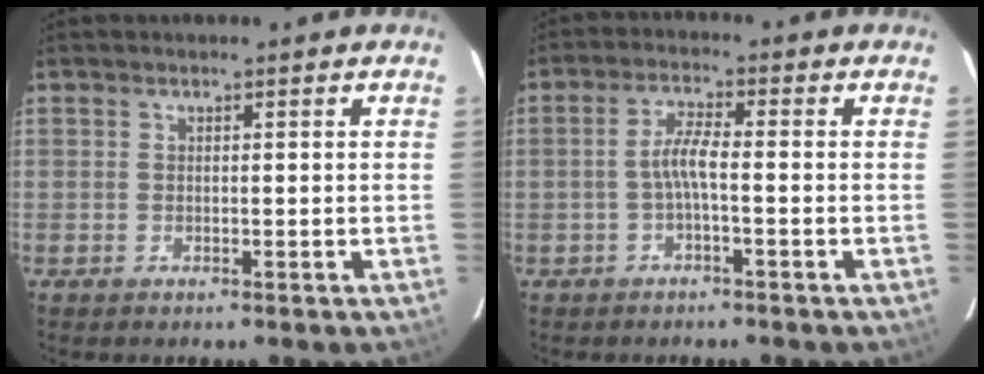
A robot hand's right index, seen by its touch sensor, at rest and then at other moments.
{"total": 3.5, "force": [-1.3, 0.2, 3.2], "torque": [-0.069, 0.008, -0.025]}